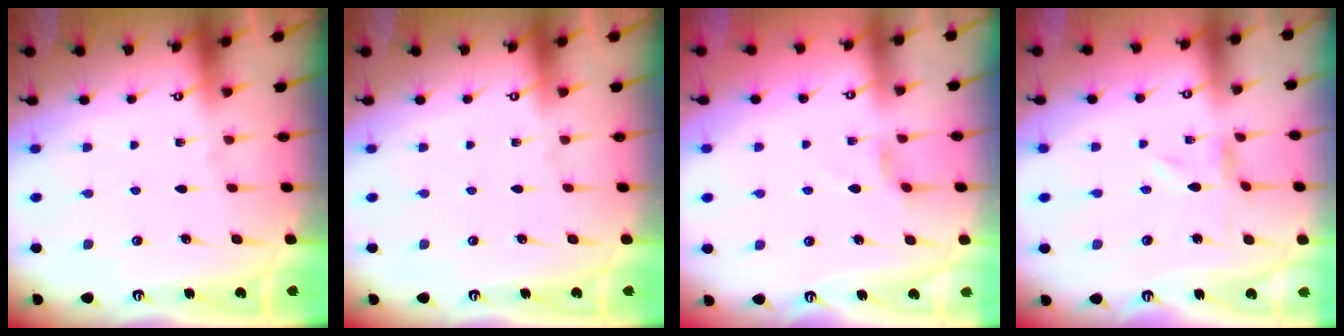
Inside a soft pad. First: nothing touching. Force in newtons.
{"total": 0.0}
{"total": 2.8, "press": 2.8, "slide": 0.4}
{"total": 0.0}